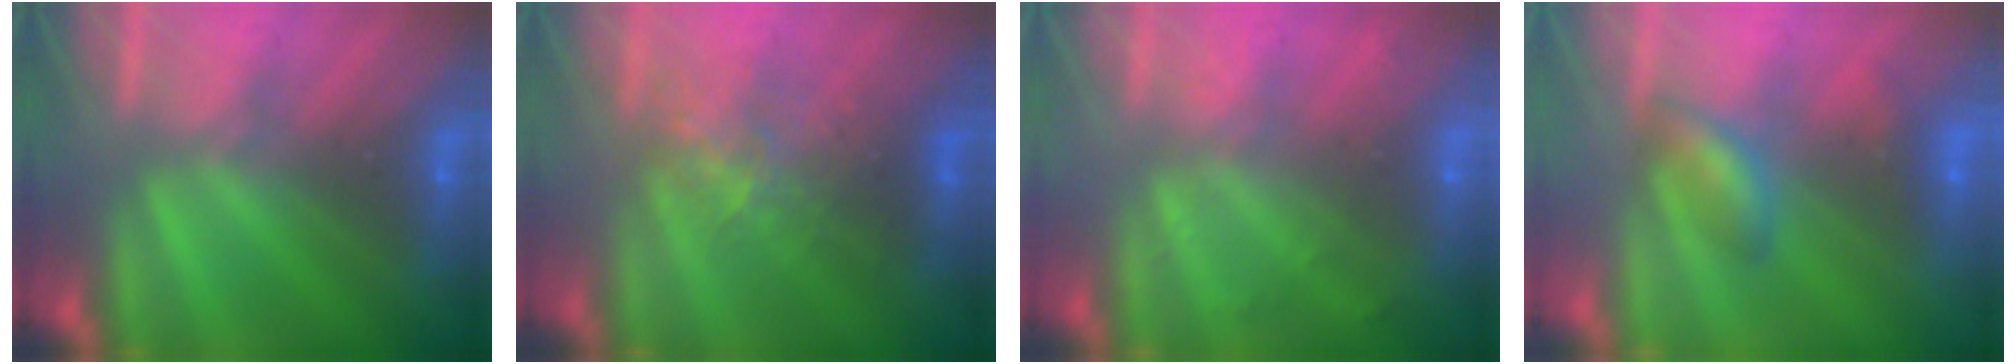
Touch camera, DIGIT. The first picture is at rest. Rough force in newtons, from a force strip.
{"total": 2.5}
{"total": 2.1}
{"total": 2.4}